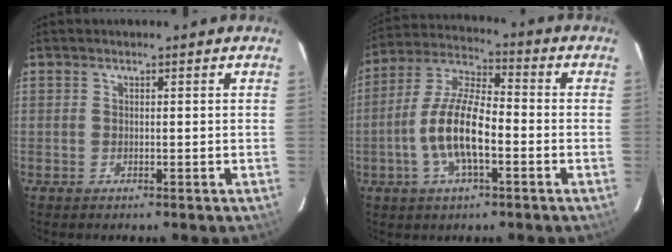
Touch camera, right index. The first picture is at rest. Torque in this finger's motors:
{"motor_torque": [1.90, -0.24, 1.02, 0.21]}